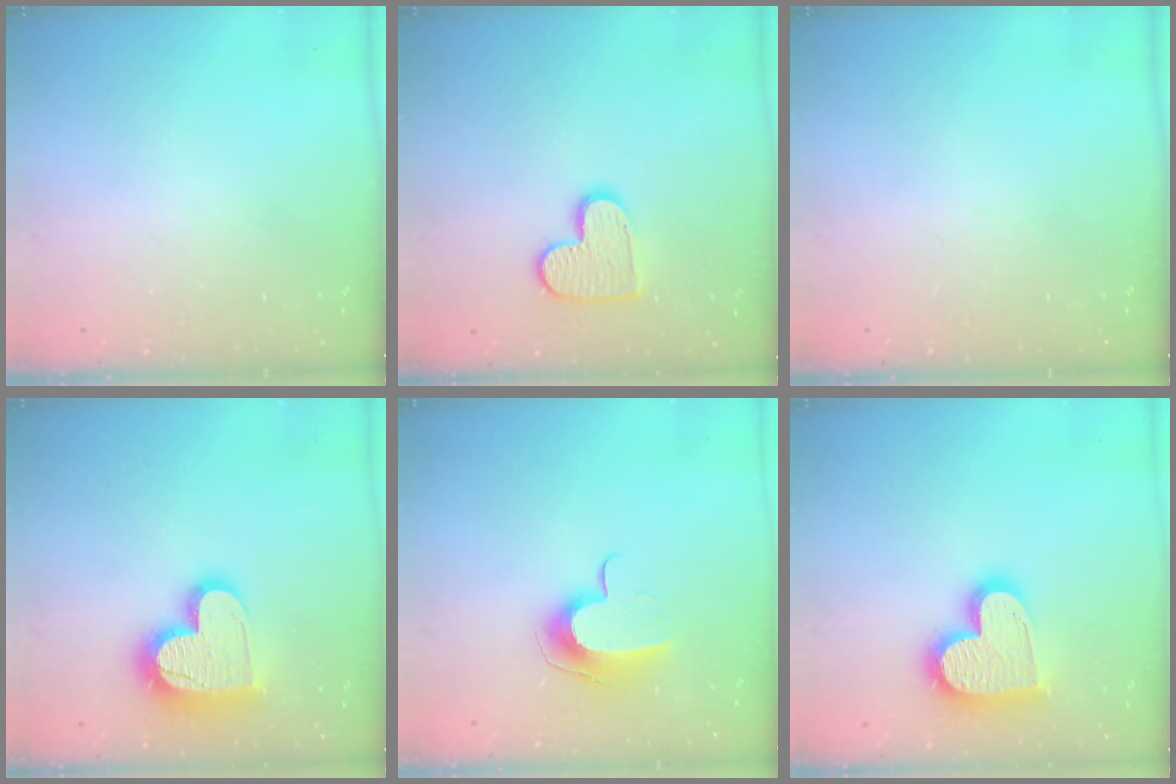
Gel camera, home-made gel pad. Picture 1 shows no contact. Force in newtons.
{"total": 11.4, "press": 11.3, "slide": 0.6}
{"total": 0.0}
{"total": 17.0, "press": 16.9, "slide": 1.3}
{"total": 10.3, "press": 10.3, "slide": 0.4}
{"total": 17.9, "press": 17.8, "slide": 1.3}